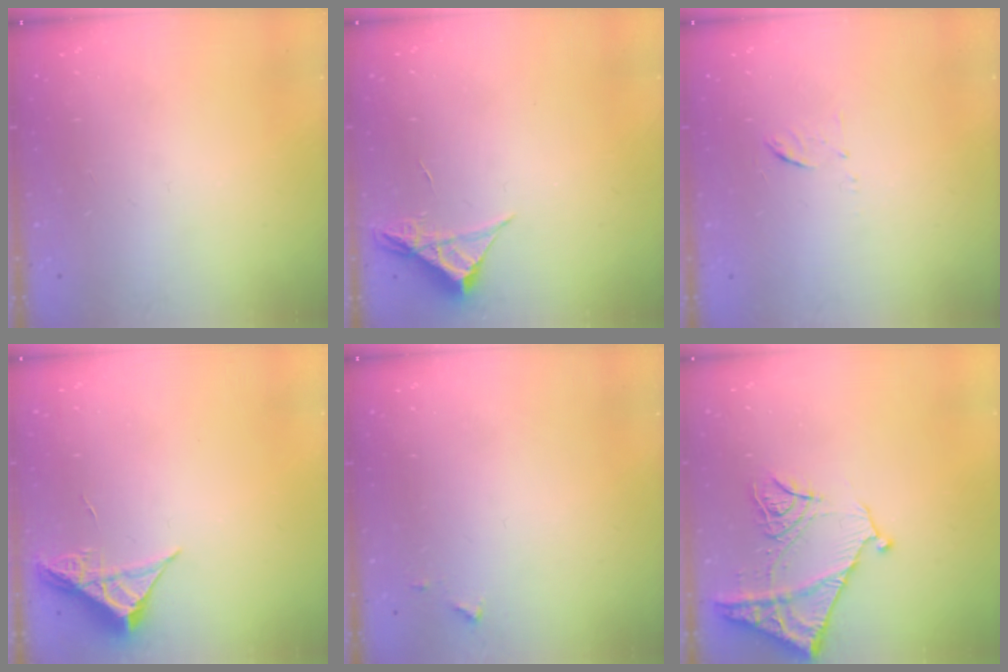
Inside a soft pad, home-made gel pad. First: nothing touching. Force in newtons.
{"total": 4.2, "press": 4.2, "slide": 0.4}
{"total": 6.0, "press": 6.0, "slide": 0.4}
{"total": 5.2, "press": 5.1, "slide": 0.3}
{"total": 4.3, "press": 4.2, "slide": 0.5}
{"total": 11.9, "press": 11.8, "slide": 1.4}